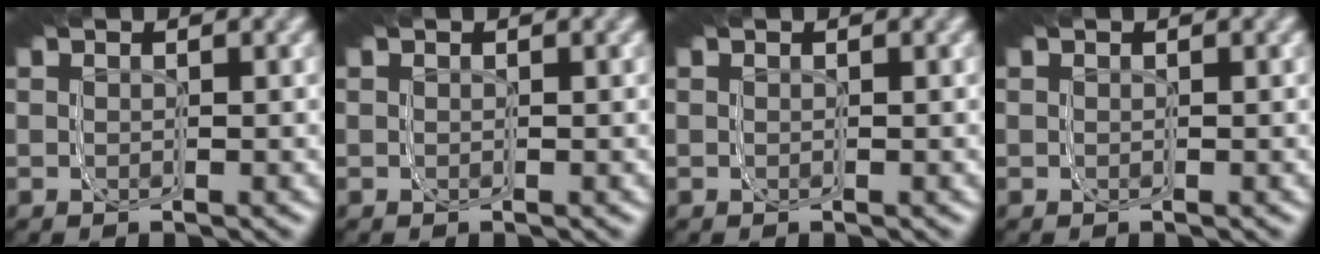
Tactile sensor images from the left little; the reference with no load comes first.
{"total": 0.0}
{"total": 0.0}
{"total": 0.0}